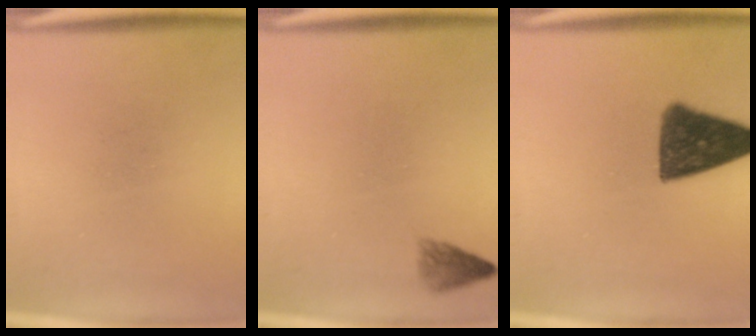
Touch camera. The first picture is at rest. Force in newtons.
{"total": 1.8}
{"total": 12.2}